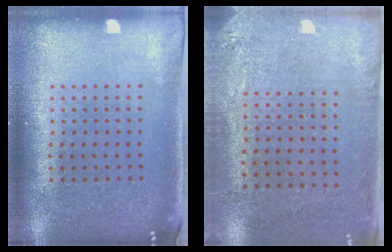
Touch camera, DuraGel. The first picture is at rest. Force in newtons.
{"total": 2.8, "press": 2.3, "slide": 1.6}